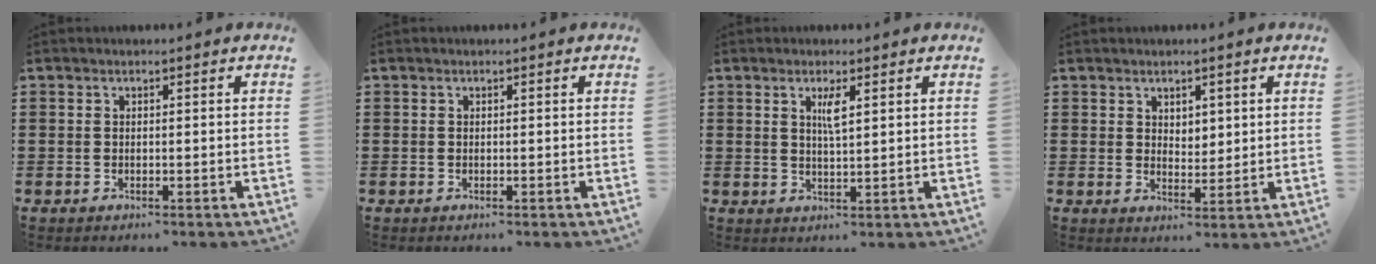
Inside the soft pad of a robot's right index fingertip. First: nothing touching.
{"total": 0.0}
{"total": 2.5, "force": [1.1, 0.4, 2.2], "torque": [-0.039, -0.001, 0.015]}
{"total": 2.6, "force": [2.1, 1.6, 0.5], "torque": [-0.015, 0.008, 0.039]}